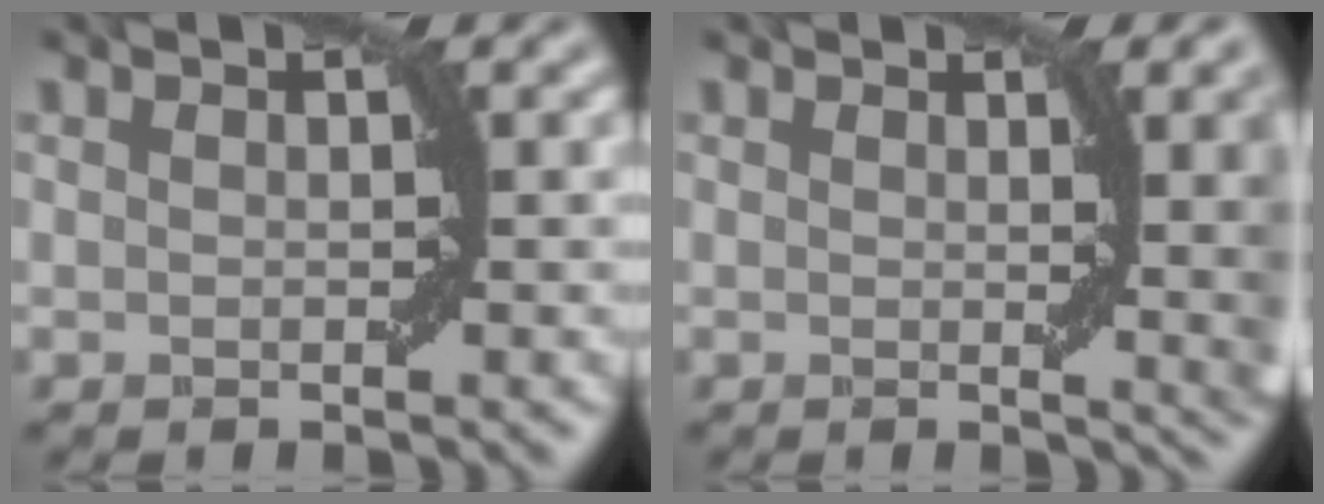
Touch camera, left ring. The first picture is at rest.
{"total": 8.2, "force": [1.2, 2.8, 7.6], "torque": [-0.050, 0.006, 0.016]}